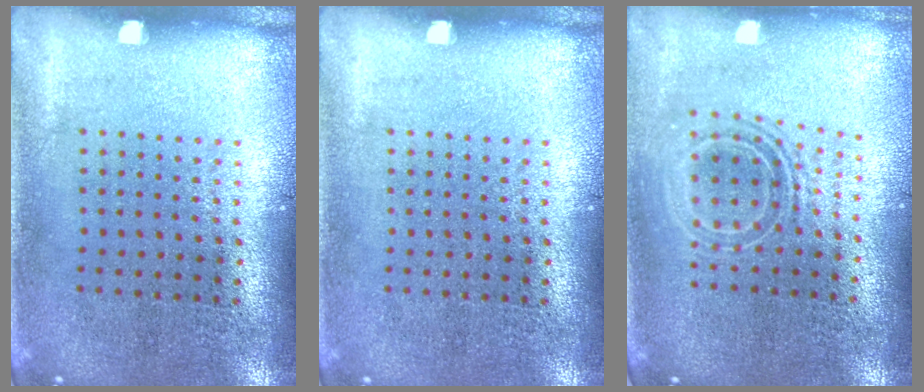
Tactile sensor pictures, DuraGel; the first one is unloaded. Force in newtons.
{"total": 0.0}
{"total": 1.6, "press": 1.3, "slide": 1.0}